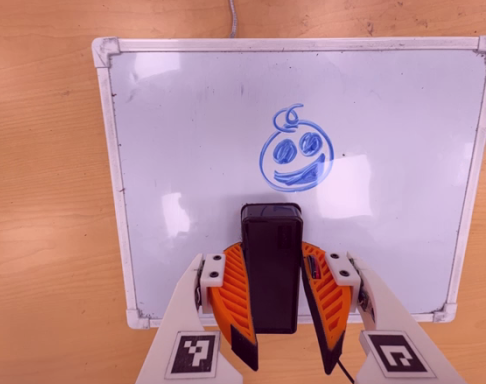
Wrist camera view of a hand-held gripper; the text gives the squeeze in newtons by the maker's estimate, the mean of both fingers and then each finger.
{"total": 10.7, "left": 8.5, "right": 12.9}